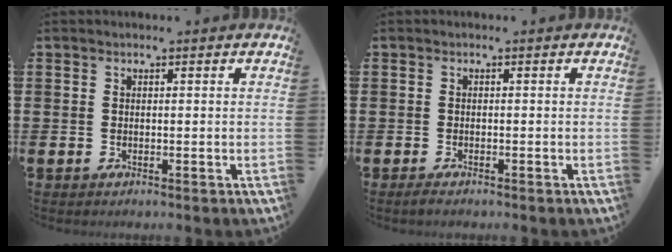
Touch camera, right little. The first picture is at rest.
{"total": 0.7, "force": [-0.5, 0.2, 0.5], "torque": [-0.010, -0.001, -0.009]}